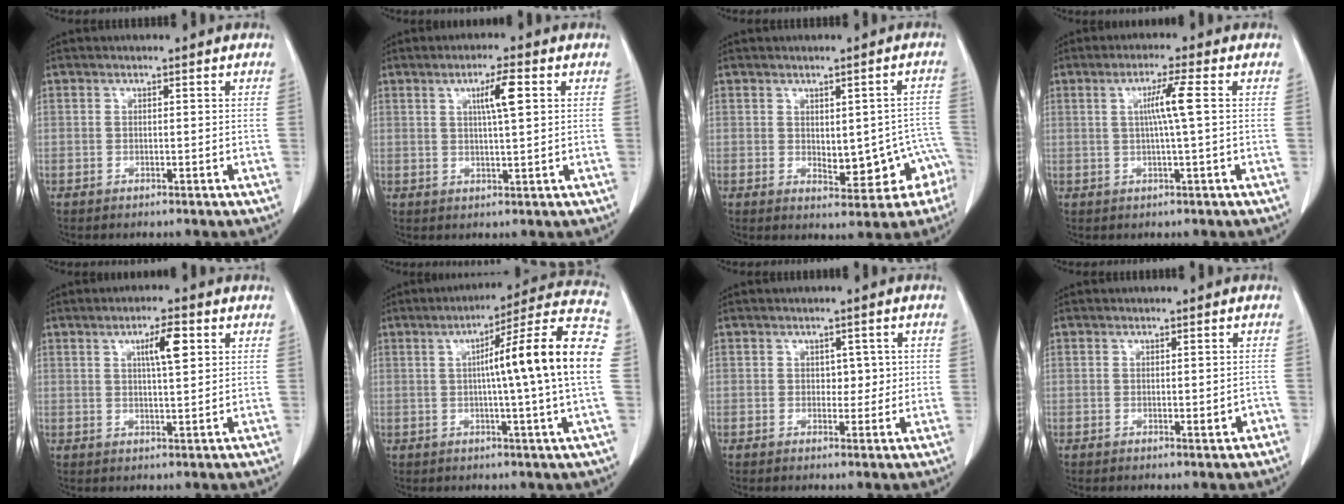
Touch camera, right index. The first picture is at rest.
{"total": 4.8, "force": [1.6, 0.2, 4.5], "torque": [-0.075, 0.001, 0.025]}
{"total": 9.1, "force": [-2.7, 4.6, 7.5], "torque": [-0.065, 0.025, -0.026]}
{"total": 4.6, "force": [0.6, -0.9, 4.4], "torque": [-0.083, 0.002, 0.012]}
{"total": 5.1, "force": [1.9, 0.8, 4.6], "torque": [-0.078, 0.003, 0.032]}
{"total": 17.5, "force": [1.1, -1.5, 17.4], "torque": [-0.246, 0.014, 0.001]}
{"total": 2.8, "force": [0.4, 1.9, 2.1], "torque": [-0.019, 0.005, 0.006]}
{"total": 1.9, "force": [-0.6, 0.6, 1.7], "torque": [-0.021, -0.001, -0.005]}